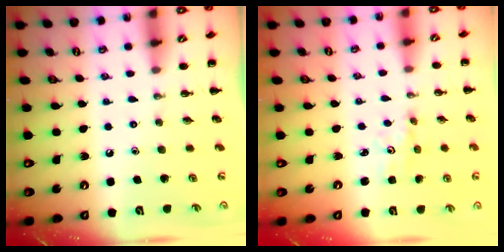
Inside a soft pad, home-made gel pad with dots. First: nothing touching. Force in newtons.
{"total": 2.1, "press": 2.0, "slide": 0.7}